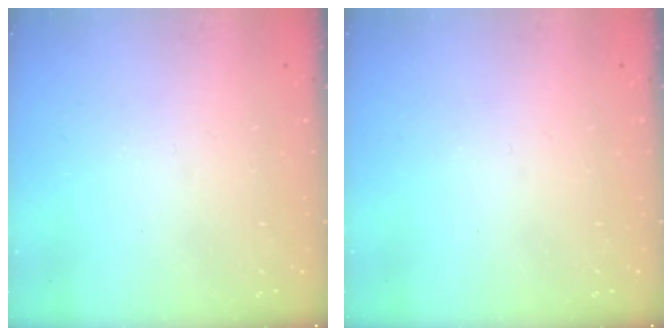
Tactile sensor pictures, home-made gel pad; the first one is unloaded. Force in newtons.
{"total": 0.0}